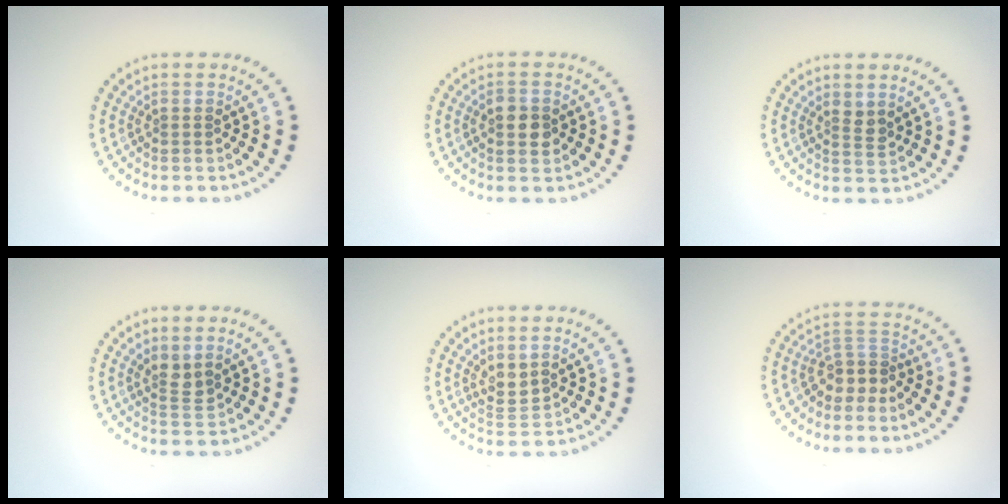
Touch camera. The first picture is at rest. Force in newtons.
{"total": 2.2, "press": 2.2, "slide": 0.2}
{"total": 1.3, "press": 1.0, "slide": 0.8}
{"total": 1.8, "press": 1.4, "slide": 1.1}
{"total": 2.2, "press": 1.6, "slide": 1.5}
{"total": 2.5, "press": 1.8, "slide": 1.8}